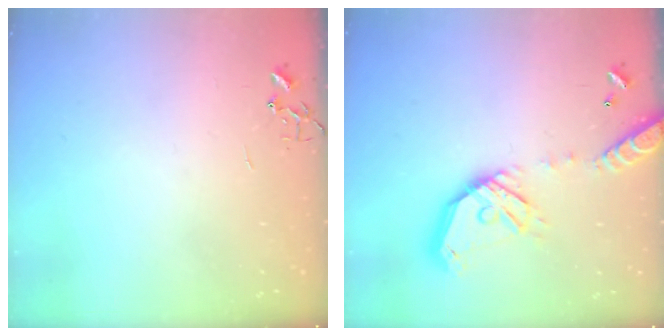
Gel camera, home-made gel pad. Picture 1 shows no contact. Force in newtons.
{"total": 19.5, "press": 19.2, "slide": 3.4}